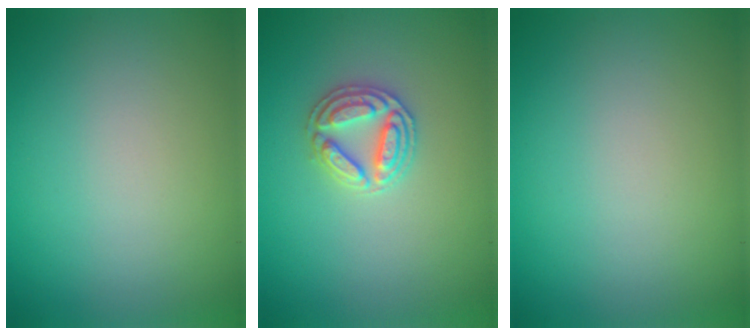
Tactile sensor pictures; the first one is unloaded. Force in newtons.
{"total": 2.9, "press": 2.9, "slide": 0.2}
{"total": 0.0}